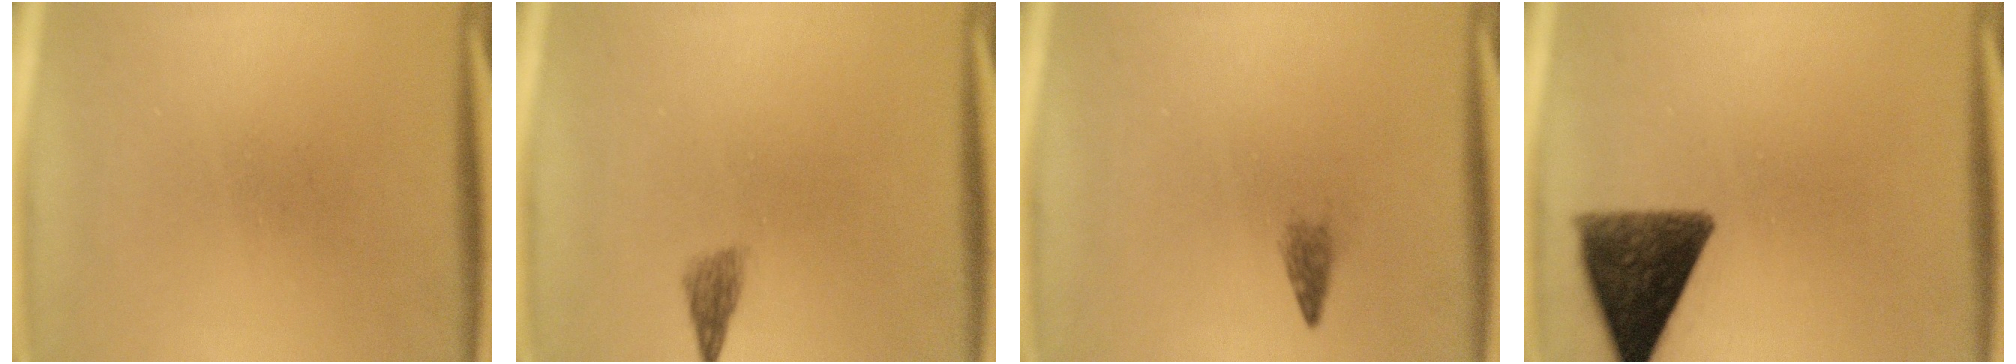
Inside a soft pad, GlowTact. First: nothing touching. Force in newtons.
{"total": 1.8}
{"total": 1.3}
{"total": 10.7}